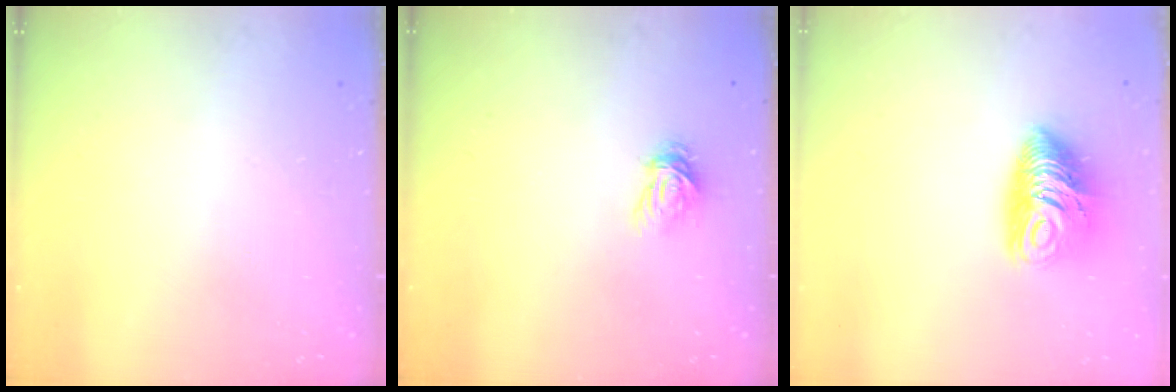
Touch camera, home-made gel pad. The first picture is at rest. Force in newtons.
{"total": 3.7, "press": 3.7, "slide": 0.4}
{"total": 10.0, "press": 10.0, "slide": 0.6}